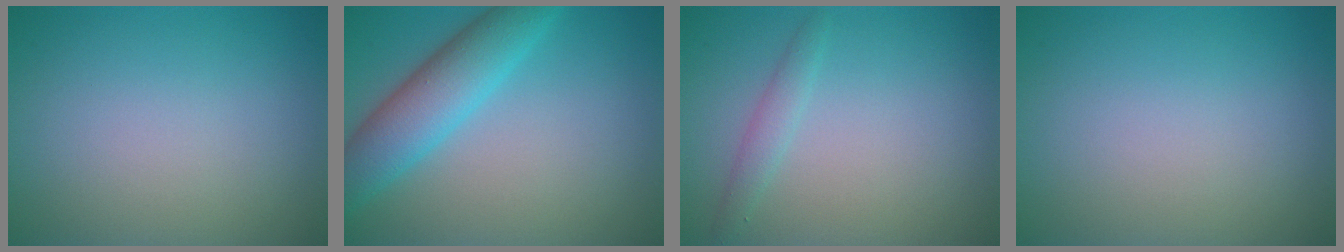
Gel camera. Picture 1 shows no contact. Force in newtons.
{"total": 5.7, "press": 5.7, "slide": 0.3}
{"total": 1.3, "press": 1.3, "slide": 0.1}
{"total": 0.0}